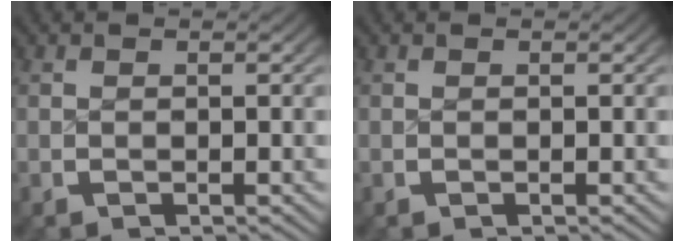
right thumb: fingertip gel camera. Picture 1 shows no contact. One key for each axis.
{"total": 0.0}